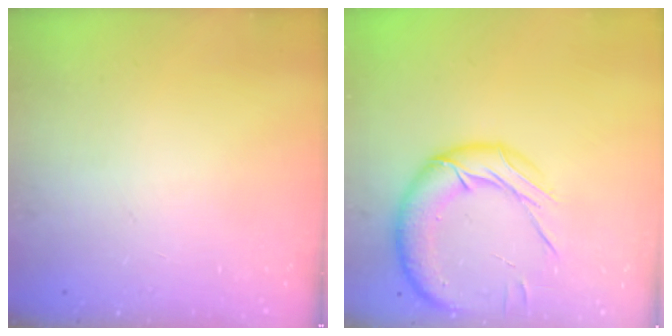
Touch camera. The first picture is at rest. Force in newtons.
{"total": 16.4, "press": 16.2, "slide": 2.7}